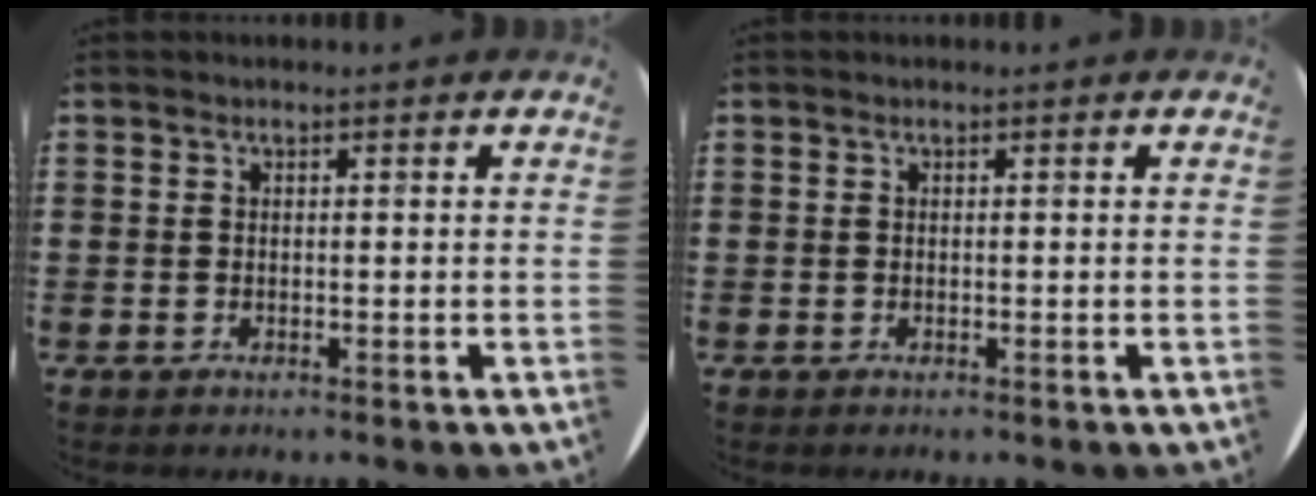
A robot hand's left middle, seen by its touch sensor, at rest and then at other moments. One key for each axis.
{"total": 0.0}